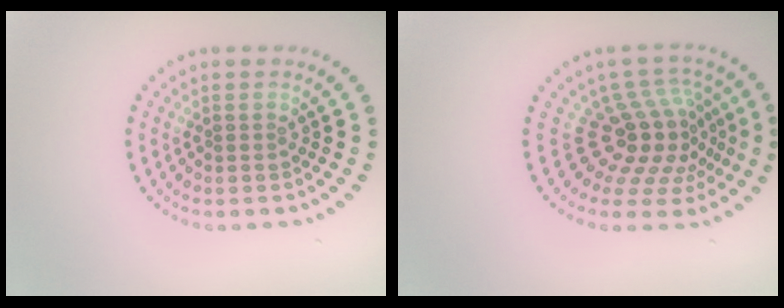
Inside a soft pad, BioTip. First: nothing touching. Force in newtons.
{"total": 5.2, "press": 3.6, "slide": 3.7}